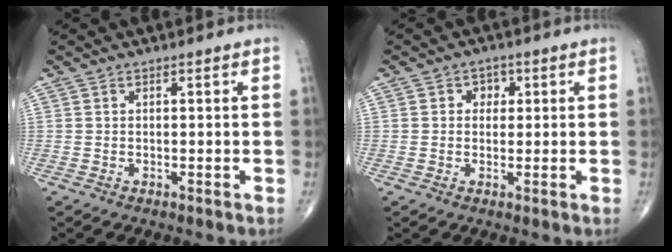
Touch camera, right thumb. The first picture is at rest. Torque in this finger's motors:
{"motor_torque": [-0.15, 0.31, 0.23, 0.26, 0.06]}